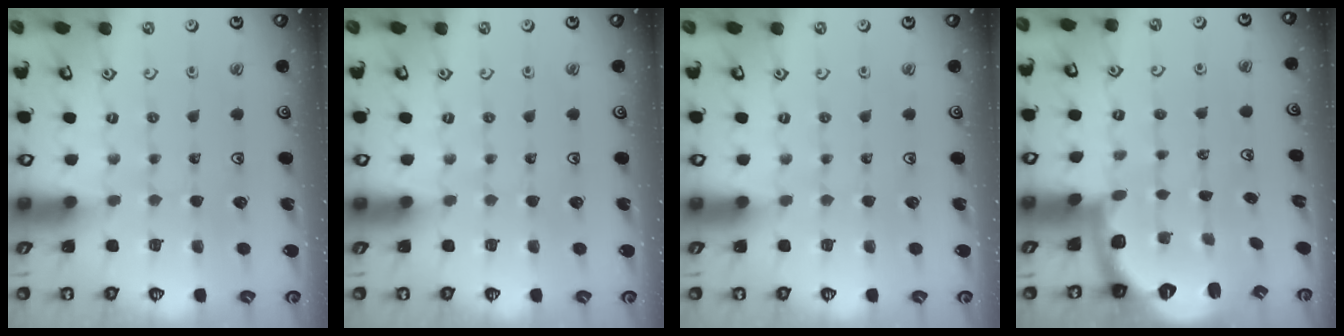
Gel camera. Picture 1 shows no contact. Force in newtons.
{"total": 0.0}
{"total": 0.0}
{"total": 2.5, "press": 2.0, "slide": 1.5}